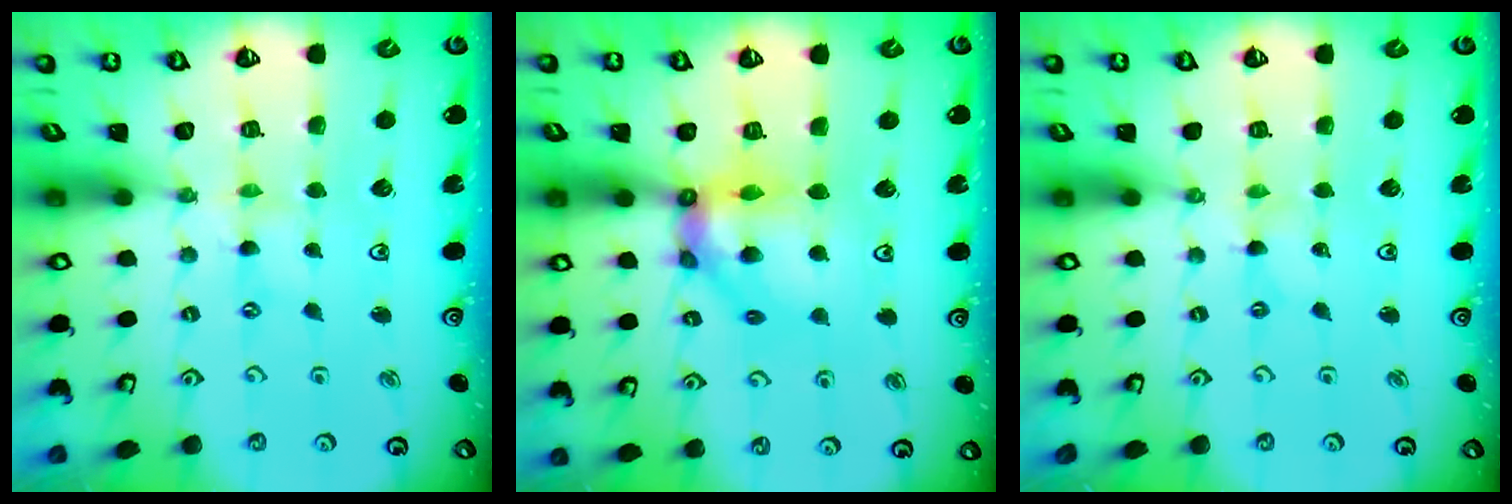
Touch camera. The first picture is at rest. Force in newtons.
{"total": 11.7, "press": 11.6, "slide": 1.4}
{"total": 0.0}